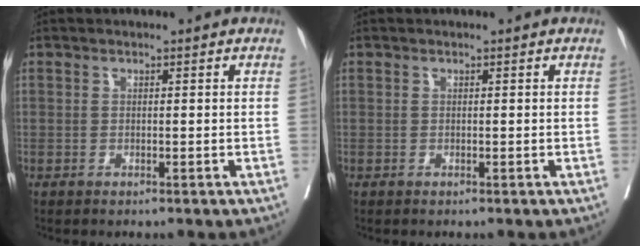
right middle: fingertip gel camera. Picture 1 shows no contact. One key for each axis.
{"total": 0.0}